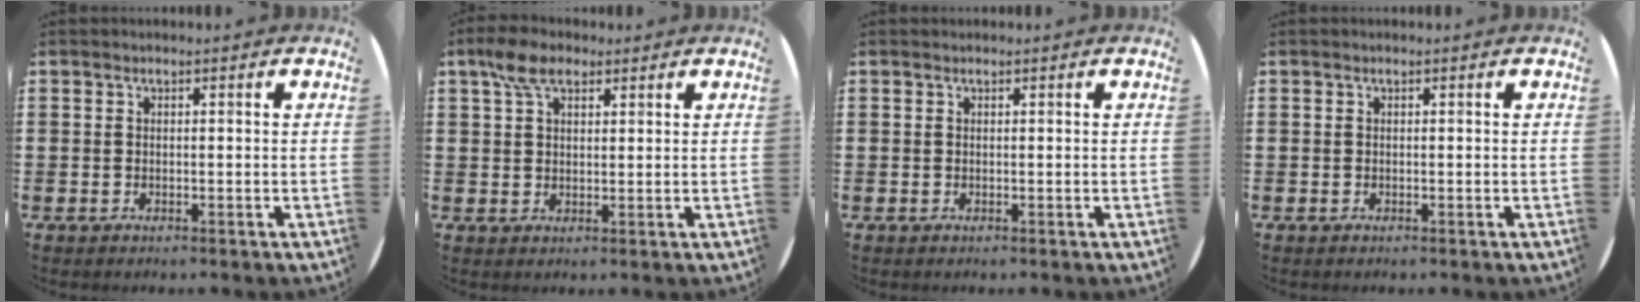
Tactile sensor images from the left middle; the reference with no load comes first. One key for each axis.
{"total": 4.9, "fx": 3.2, "fy": 2.6, "fz": 2.6, "tx": -0.051, "ty": 0.009, "tz": 0.058}
{"total": 0.0}
{"total": 0.0}